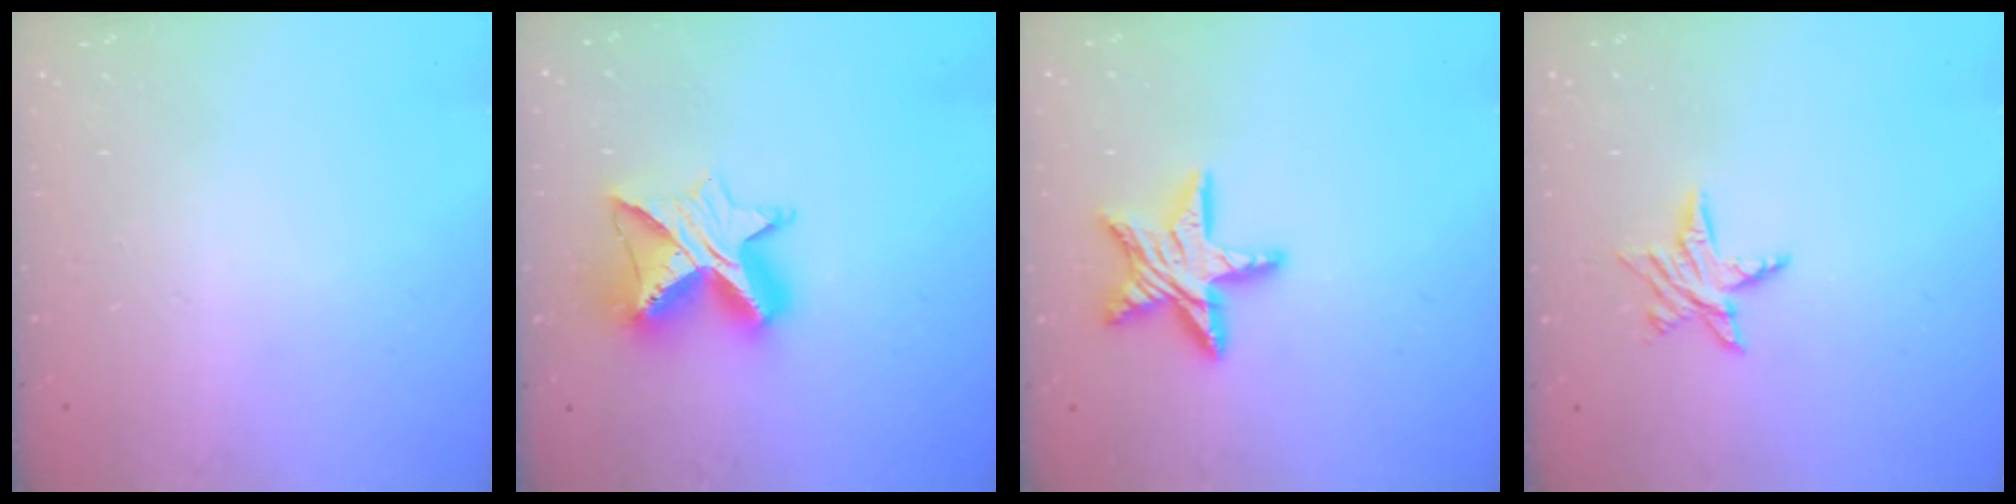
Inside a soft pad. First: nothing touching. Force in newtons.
{"total": 10.8, "press": 10.7, "slide": 1.0}
{"total": 13.9, "press": 13.9, "slide": 1.1}
{"total": 6.5, "press": 6.5, "slide": 0.3}